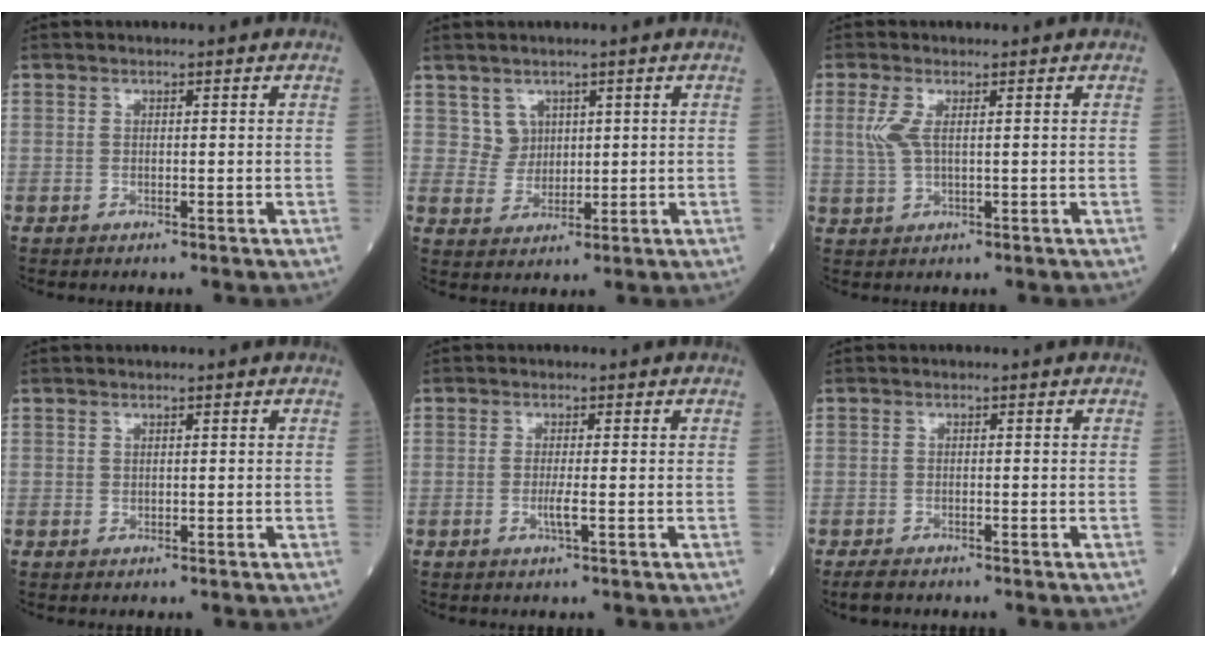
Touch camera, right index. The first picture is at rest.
{"total": 3.1, "force": [1.5, 2.7, 0.2], "torque": [-0.002, 0.002, 0.030]}
{"total": 3.2, "force": [0.8, 1.0, 2.9], "torque": [-0.080, 0.003, 0.019]}
{"total": 0.0}
{"total": 2.0, "force": [-0.5, -0.1, 1.9], "torque": [-0.041, -0.004, -0.011]}
{"total": 1.9, "force": [-1.6, 0.6, 0.9], "torque": [-0.024, -0.004, -0.027]}